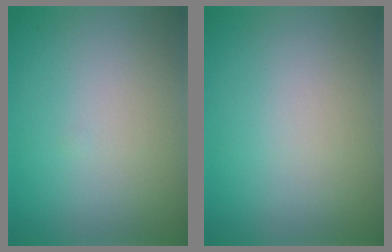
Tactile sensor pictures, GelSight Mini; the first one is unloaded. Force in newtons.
{"total": 0.0}